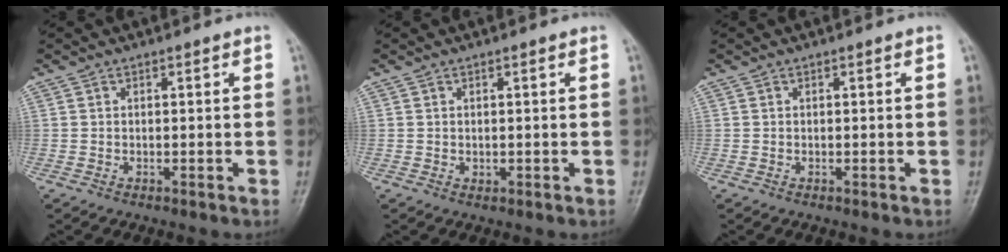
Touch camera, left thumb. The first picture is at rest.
{"total": 0.7, "force": [0.2, 0.5, 0.5], "torque": [-0.003, -0.002, 0.006]}
{"total": 0.0}